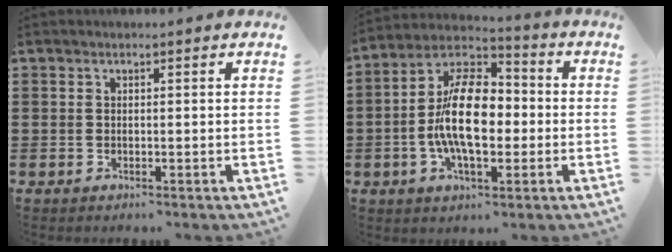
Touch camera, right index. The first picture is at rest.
{"total": 12.7, "force": [-1.4, 6.6, 10.8], "torque": [-0.229, 0.000, -0.032]}